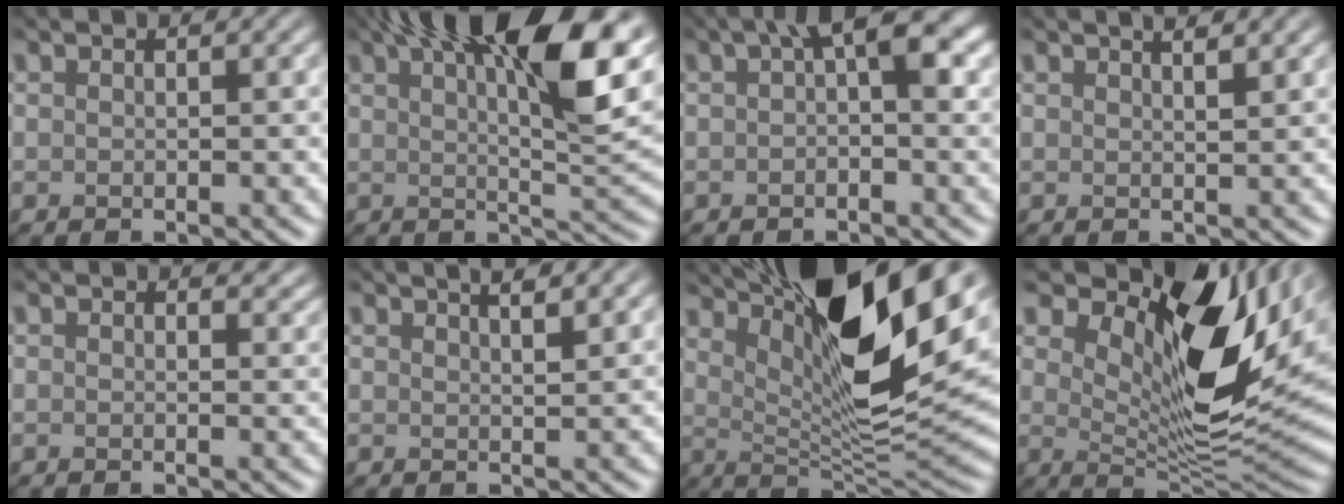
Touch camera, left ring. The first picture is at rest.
{"total": 15.5, "force": [7.2, 4.3, 13.0], "torque": [-0.166, 0.027, 0.099]}
{"total": 3.6, "force": [0.9, 1.0, 3.3], "torque": [-0.043, 0.012, 0.007]}
{"total": 2.6, "force": [1.8, 0.9, 1.6], "torque": [0.002, 0.009, 0.001]}
{"total": 1.4, "force": [1.2, 0.4, 0.5], "torque": [-0.004, -0.006, 0.017]}
{"total": 3.5, "force": [2.5, 1.2, 2.2], "torque": [0.003, 0.016, 0.006]}
{"total": 13.3, "force": [7.1, 3.3, 10.8], "torque": [-0.172, -0.001, 0.131]}
{"total": 14.0, "force": [6.4, 6.0, 10.9], "torque": [-0.168, 0.003, 0.117]}